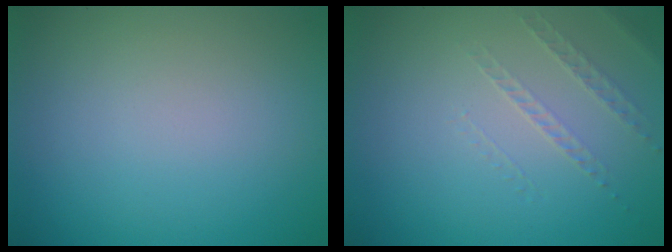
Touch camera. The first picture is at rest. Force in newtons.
{"total": 1.1, "press": 0.6, "slide": 0.9}